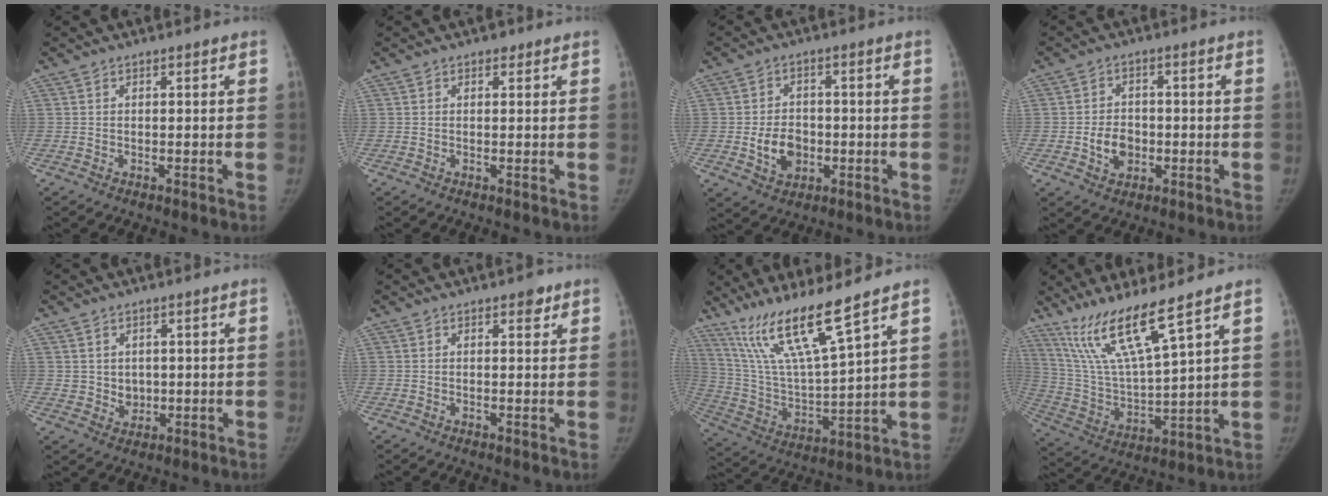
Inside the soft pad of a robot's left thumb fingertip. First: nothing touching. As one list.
[{"total": 0.9, "force": [0.5, 0.7, 0.3], "torque": [0.003, -0.002, 0.004]}, {"total": 7.2, "force": [-1.6, 5.4, 4.4], "torque": [-0.050, 0.008, -0.022]}, {"total": 5.9, "force": [-1.4, 4.5, 3.5], "torque": [-0.037, 0.010, -0.023]}, {"total": 3.6, "force": [0.4, 3.2, 1.6], "torque": [-0.005, -0.005, 0.016]}, {"total": 1.9, "force": [1.2, 1.0, 1.1], "torque": [-0.004, -0.004, 0.014]}, {"total": 15.8, "force": [11.1, 0.8, 11.2], "torque": [-0.200, -0.061, 0.225]}, {"total": 14.3, "force": [9.9, 0.9, 10.3], "torque": [-0.195, -0.056, 0.209]}]